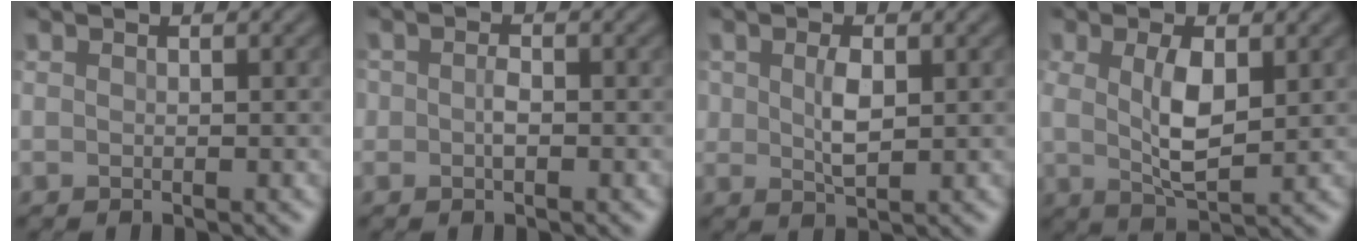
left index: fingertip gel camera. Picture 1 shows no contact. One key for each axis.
{"total": 1.4, "fx": -0.3, "fy": 0.9, "fz": 1.1, "tx": -0.023, "ty": -0.001, "tz": -0.008}
{"total": 2.2, "fx": 0.2, "fy": 1.1, "fz": 1.9, "tx": -0.042, "ty": -0.002, "tz": 0.007}
{"total": 4.5, "fx": 0.5, "fy": 1.9, "fz": 4.1, "tx": -0.085, "ty": -0.002, "tz": 0.015}